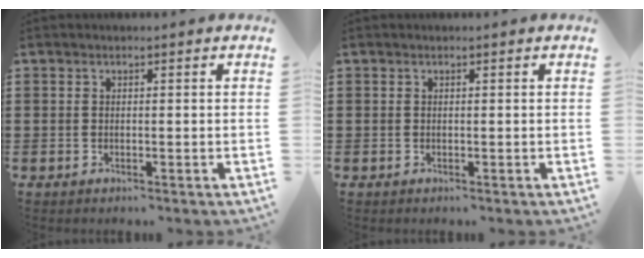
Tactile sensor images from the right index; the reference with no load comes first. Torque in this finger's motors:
{"motor_torque": [0.41, 0.25, 0.00, 0.00]}